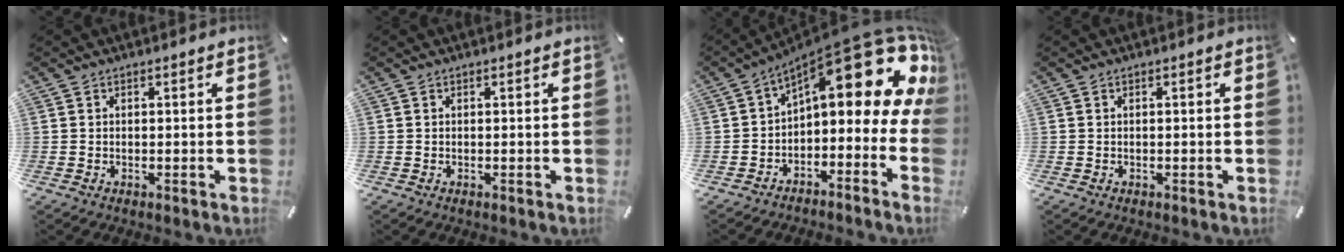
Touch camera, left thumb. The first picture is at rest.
{"total": 0.0}
{"total": 19.6, "force": [10.1, 7.2, 15.2], "torque": [-0.187, -0.084, 0.161]}
{"total": 0.0}